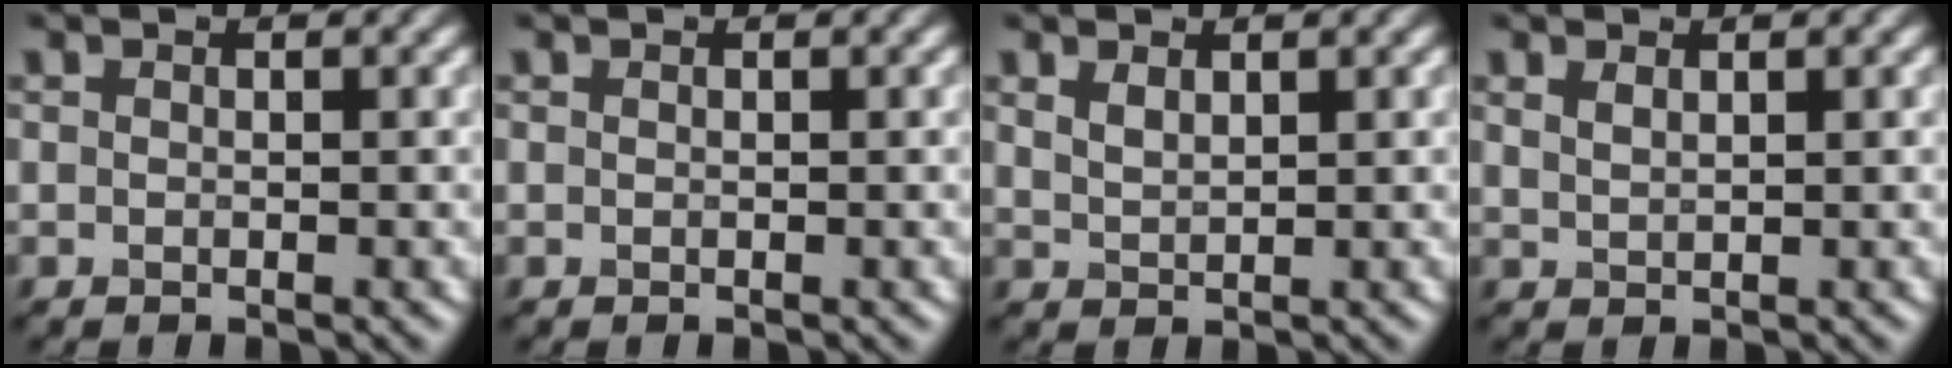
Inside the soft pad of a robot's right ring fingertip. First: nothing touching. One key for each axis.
{"total": 0.0}
{"total": 1.4, "fx": 1.0, "fy": 0.6, "fz": 0.8, "tx": -0.020, "ty": -0.001, "tz": 0.024}
{"total": 1.0, "fx": 0.8, "fy": 0.4, "fz": 0.5, "tx": -0.016, "ty": 0.000, "tz": 0.018}